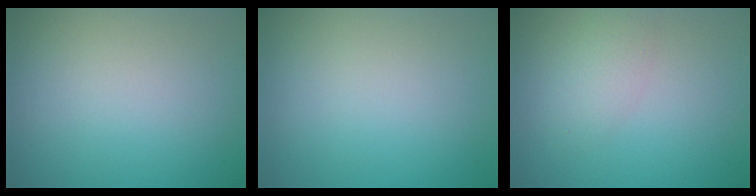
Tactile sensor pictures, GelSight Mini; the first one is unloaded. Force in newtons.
{"total": 0.0}
{"total": 2.3, "press": 2.3, "slide": 0.1}